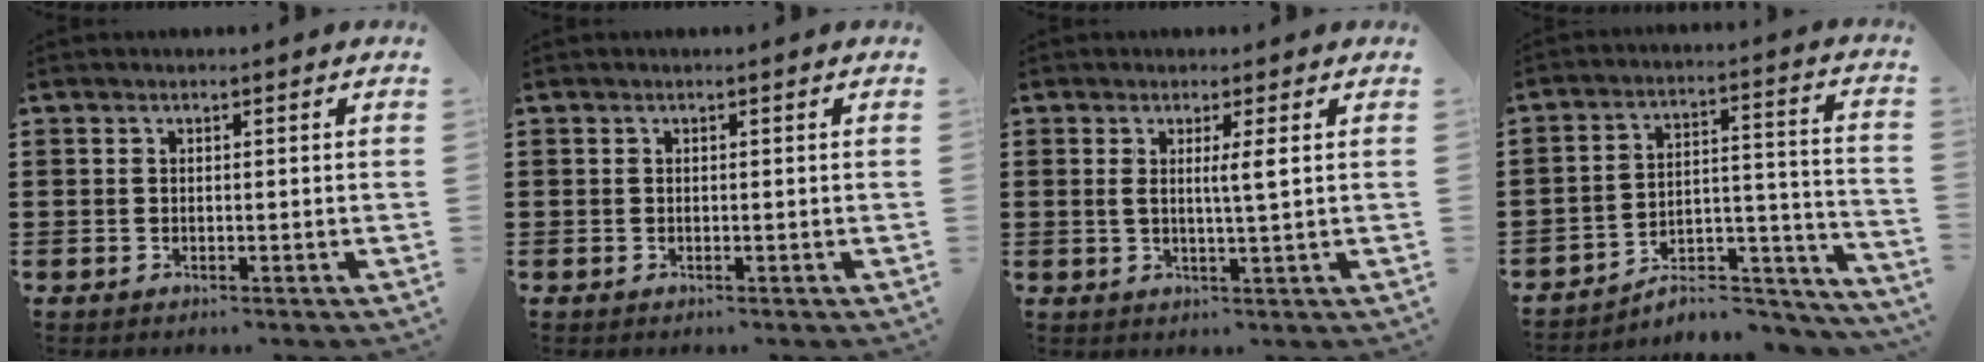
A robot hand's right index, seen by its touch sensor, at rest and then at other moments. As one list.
[{"total": 0.0}, {"total": 3.1, "force": [0.6, -0.3, 3.0], "torque": [-0.060, -0.005, 0.008]}, {"total": 5.9, "force": [-5.0, 2.0, 2.4], "torque": [-0.037, 0.004, -0.097]}]